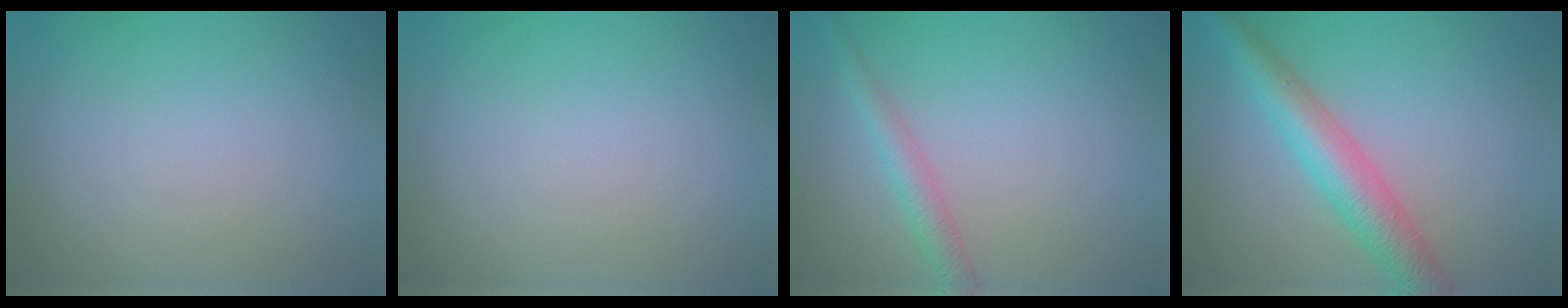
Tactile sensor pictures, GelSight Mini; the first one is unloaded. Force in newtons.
{"total": 0.0}
{"total": 2.2, "press": 2.2, "slide": 0.1}
{"total": 5.1, "press": 5.1, "slide": 0.1}